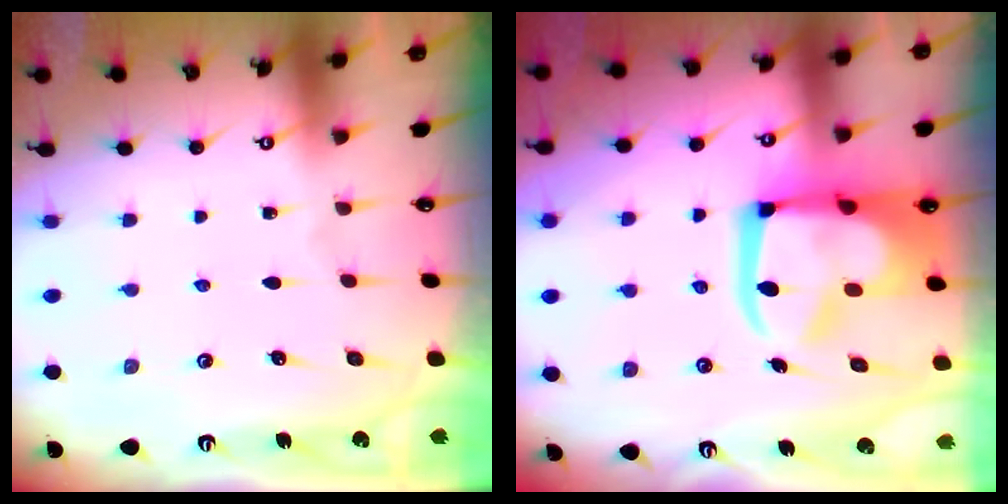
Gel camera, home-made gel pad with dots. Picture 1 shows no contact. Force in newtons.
{"total": 12.2, "press": 12.0, "slide": 1.7}